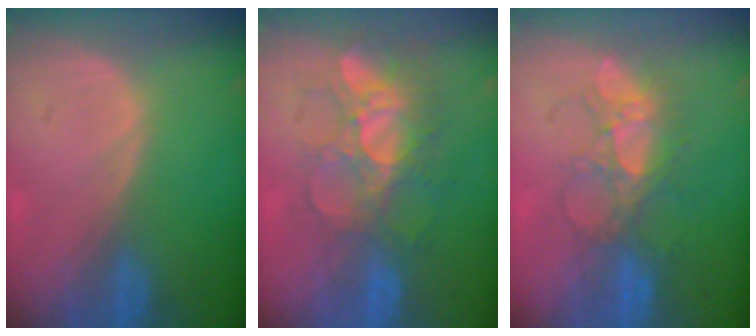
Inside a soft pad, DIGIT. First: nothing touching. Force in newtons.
{"total": 9.7, "press": 8.5, "slide": 4.6}
{"total": 6.4, "press": 6.2, "slide": 1.5}